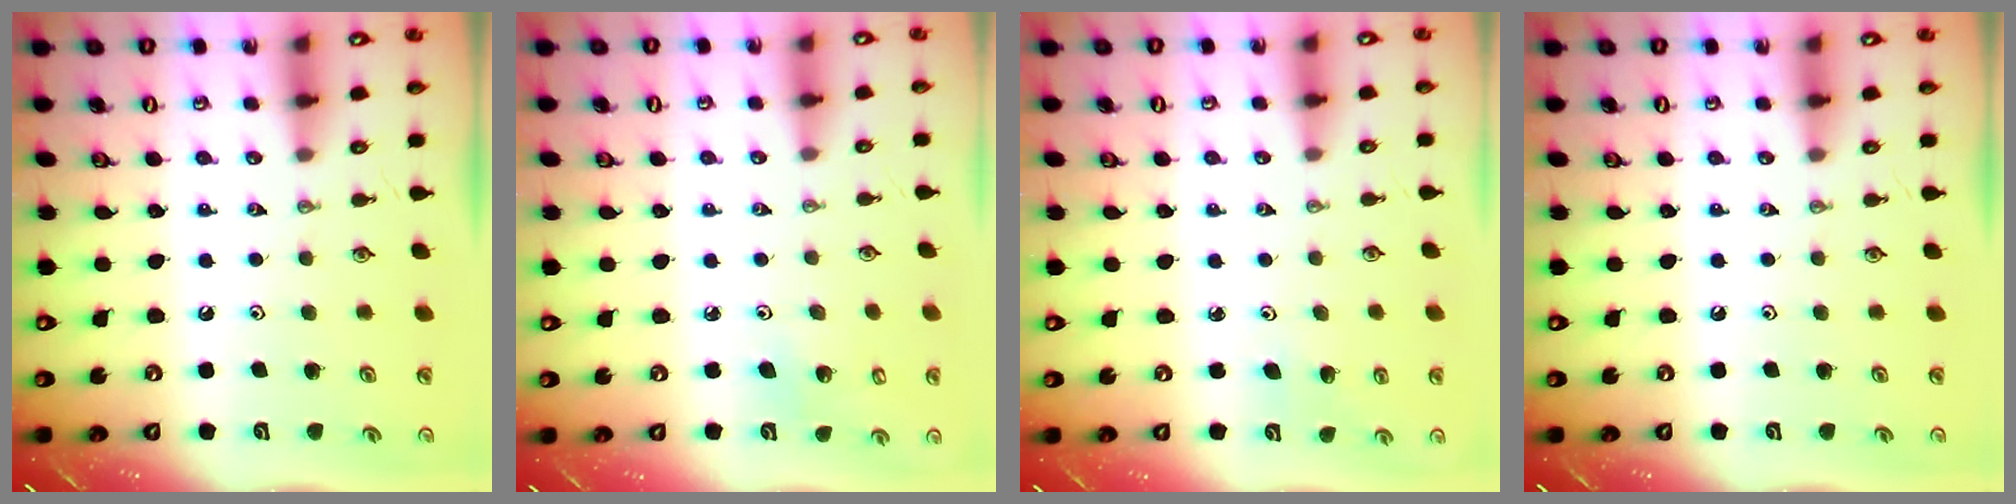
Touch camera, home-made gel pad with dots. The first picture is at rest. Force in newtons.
{"total": 4.4, "press": 4.3, "slide": 0.9}
{"total": 2.9, "press": 2.6, "slide": 1.3}
{"total": 0.0}